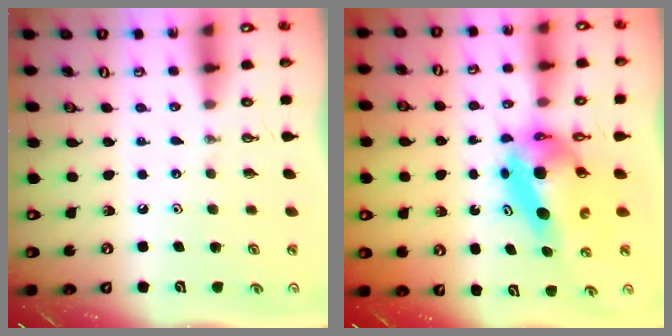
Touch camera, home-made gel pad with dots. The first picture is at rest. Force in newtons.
{"total": 7.2, "press": 7.2, "slide": 0.3}